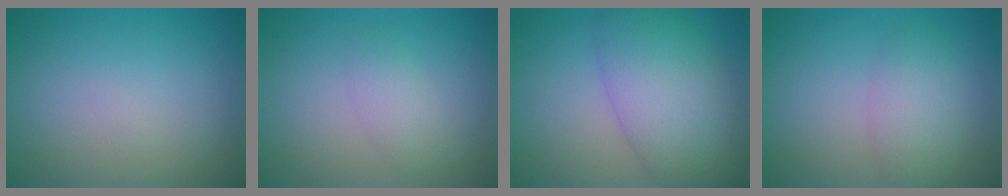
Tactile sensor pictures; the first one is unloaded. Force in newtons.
{"total": 1.7, "press": 1.7, "slide": 0.0}
{"total": 8.1, "press": 8.1, "slide": 0.2}
{"total": 2.9, "press": 2.9, "slide": 0.2}